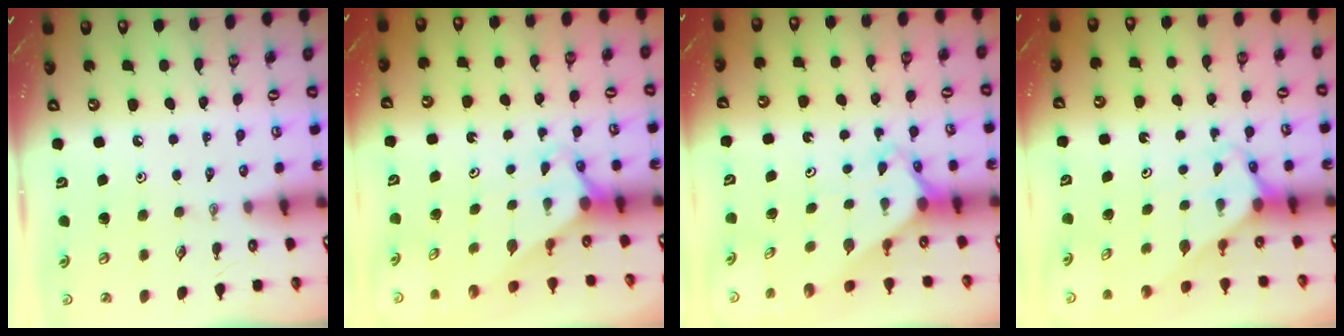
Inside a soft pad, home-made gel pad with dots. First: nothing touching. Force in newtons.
{"total": 2.8, "press": 2.8, "slide": 0.0}
{"total": 2.5, "press": 2.5, "slide": 0.1}
{"total": 2.5, "press": 2.5, "slide": 0.2}